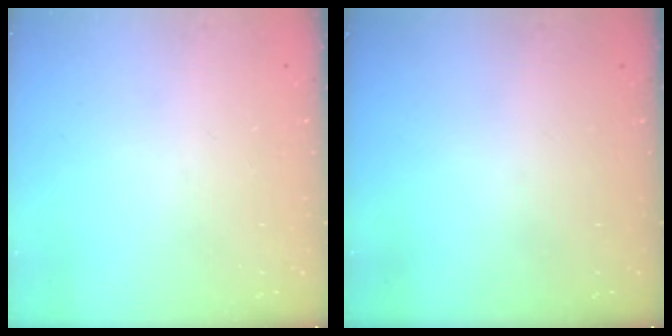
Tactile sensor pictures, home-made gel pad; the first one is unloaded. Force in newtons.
{"total": 0.0}